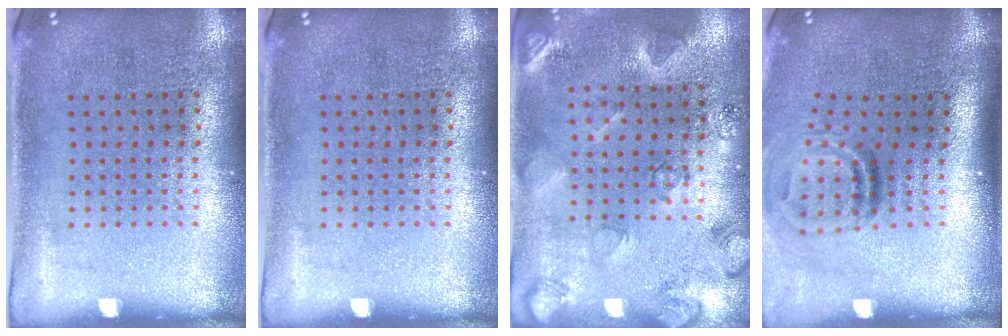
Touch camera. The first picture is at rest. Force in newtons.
{"total": 0.0}
{"total": 2.1, "press": 2.1, "slide": 0.5}
{"total": 1.9, "press": 1.1, "slide": 1.5}